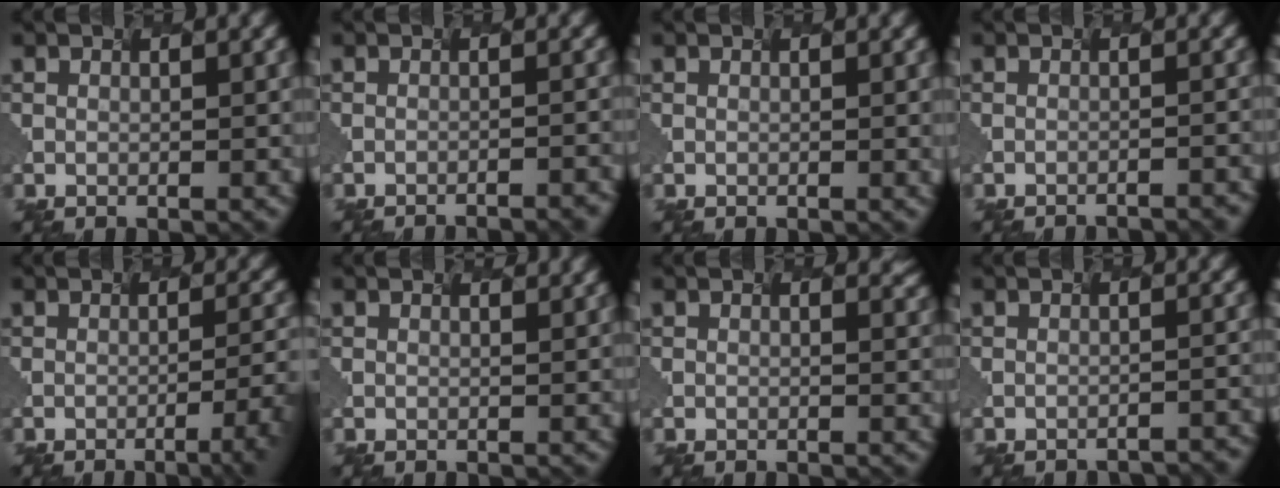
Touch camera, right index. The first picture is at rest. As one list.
[{"total": 3.5, "force": [-2.5, 1.2, 2.2], "torque": [0.016, 0.009, -0.013]}, {"total": 0.5, "force": [0.0, 0.1, 0.5], "torque": [-0.002, 0.000, 0.000]}, {"total": 3.1, "force": [-2.3, 1.0, 1.8], "torque": [0.017, 0.009, -0.014]}, {"total": 5.3, "force": [-1.3, 2.0, 4.8], "torque": [-0.033, 0.001, -0.007]}, {"total": 1.6, "force": [1.4, 0.6, 0.0], "torque": [0.008, 0.001, 0.004]}, {"total": 1.4, "force": [1.2, 0.7, 0.2], "torque": [0.009, -0.001, 0.009]}, {"total": 2.5, "force": [-2.0, 0.6, 1.2], "torque": [0.004, 0.006, -0.018]}]